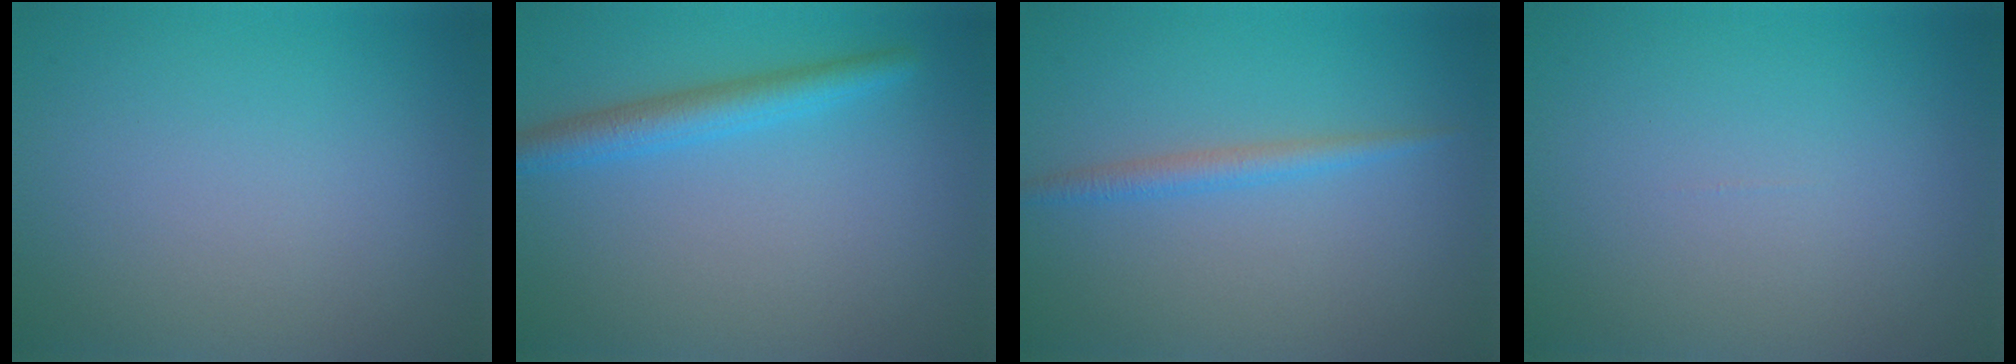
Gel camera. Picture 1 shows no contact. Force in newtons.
{"total": 3.0, "press": 3.0, "slide": 0.2}
{"total": 1.7, "press": 1.7, "slide": 0.1}
{"total": 0.0}